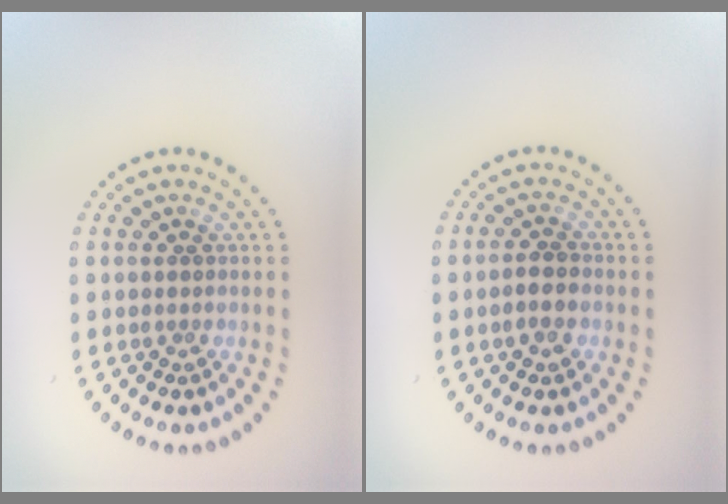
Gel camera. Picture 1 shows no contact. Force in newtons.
{"total": 1.5, "press": 1.5, "slide": 0.2}